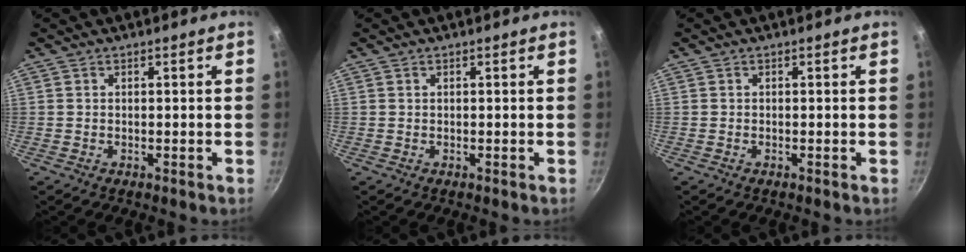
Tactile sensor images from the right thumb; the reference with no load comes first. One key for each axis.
{"total": 0.0}
{"total": 0.0}